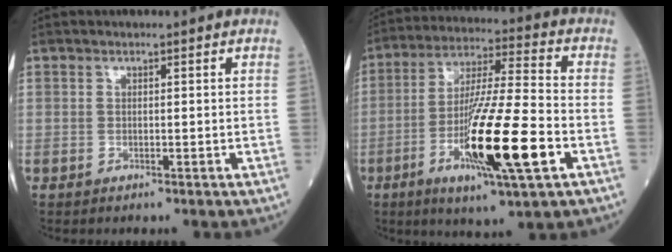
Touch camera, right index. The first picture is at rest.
{"total": 17.5, "force": [-5.7, 1.0, 16.5], "torque": [-0.304, -0.021, -0.097]}